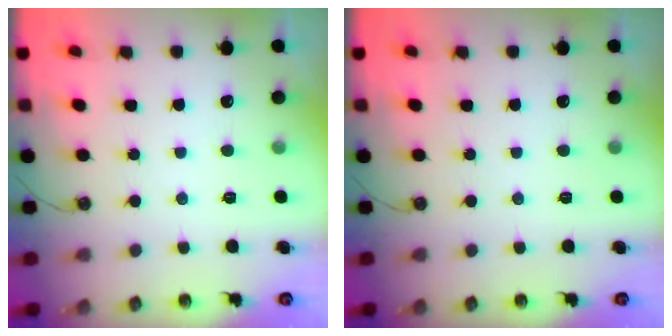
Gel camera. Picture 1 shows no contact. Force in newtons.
{"total": 0.0}